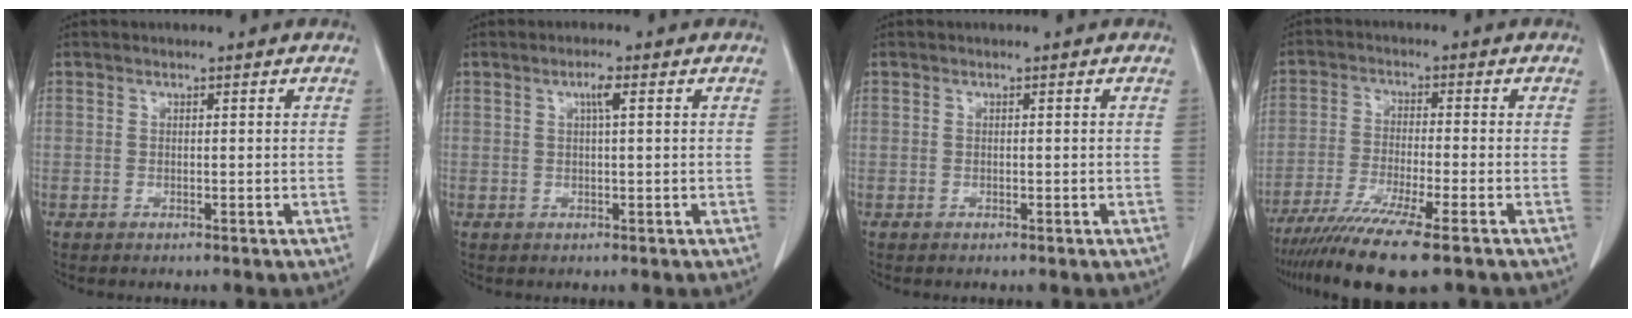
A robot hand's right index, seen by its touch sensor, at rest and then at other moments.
{"total": 2.0, "force": [0.7, 0.1, 1.9], "torque": [-0.035, 0.002, 0.012]}
{"total": 0.0}
{"total": 11.6, "force": [-8.4, 0.0, 7.9], "torque": [-0.137, -0.028, -0.137]}